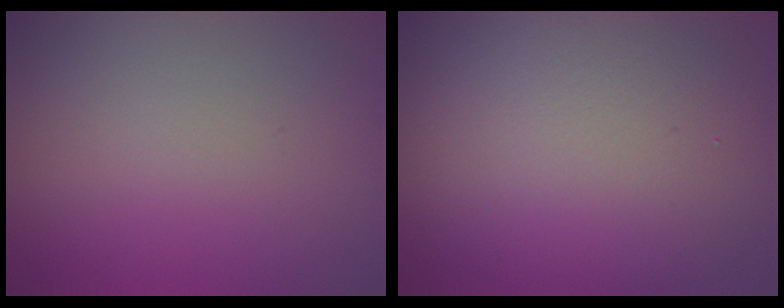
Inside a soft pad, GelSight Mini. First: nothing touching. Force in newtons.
{"total": 12.9, "press": 12.9, "slide": 1.0}